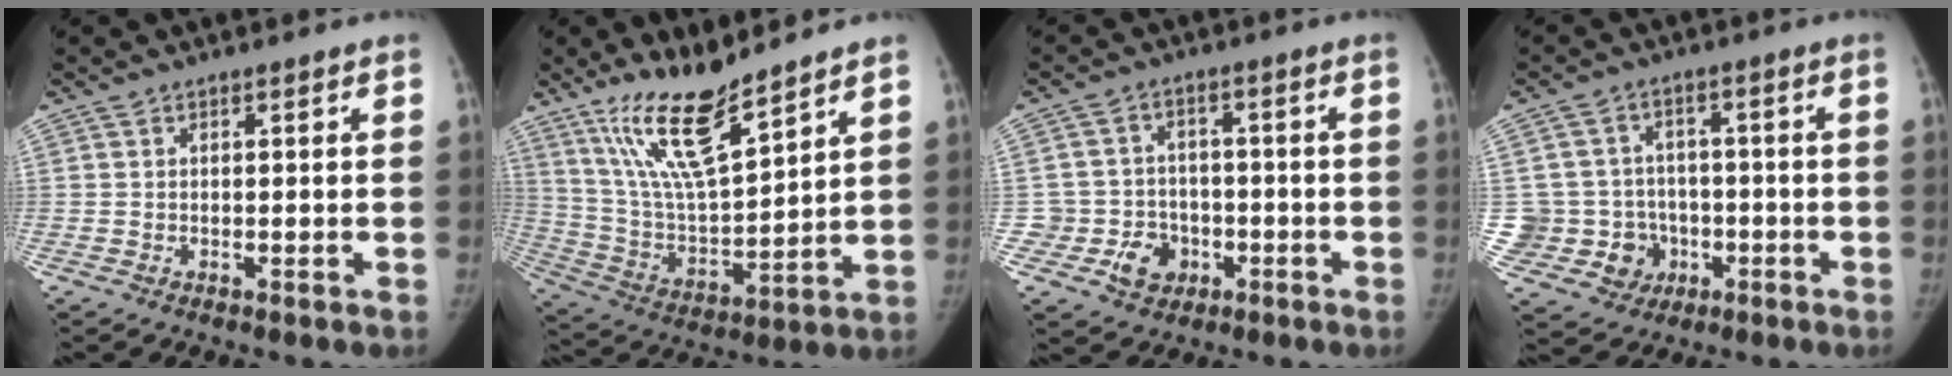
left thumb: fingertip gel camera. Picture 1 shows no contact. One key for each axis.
{"total": 15.5, "fx": 11.4, "fy": 3.3, "fz": 10.0, "tx": -0.169, "ty": -0.071, "tz": 0.229}
{"total": 7.5, "fx": -2.9, "fy": 6.7, "fz": 1.9, "tx": 0.003, "ty": 0.020, "tz": -0.040}
{"total": 10.4, "fx": -2.0, "fy": 9.9, "fz": 2.1, "tx": -0.020, "ty": 0.027, "tz": -0.018}